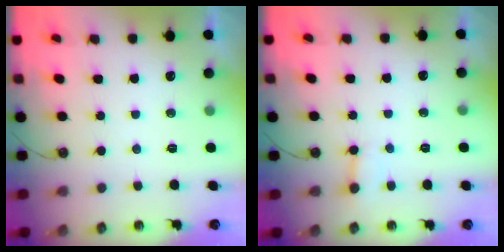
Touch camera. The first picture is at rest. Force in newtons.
{"total": 2.6, "press": 2.6, "slide": 0.1}